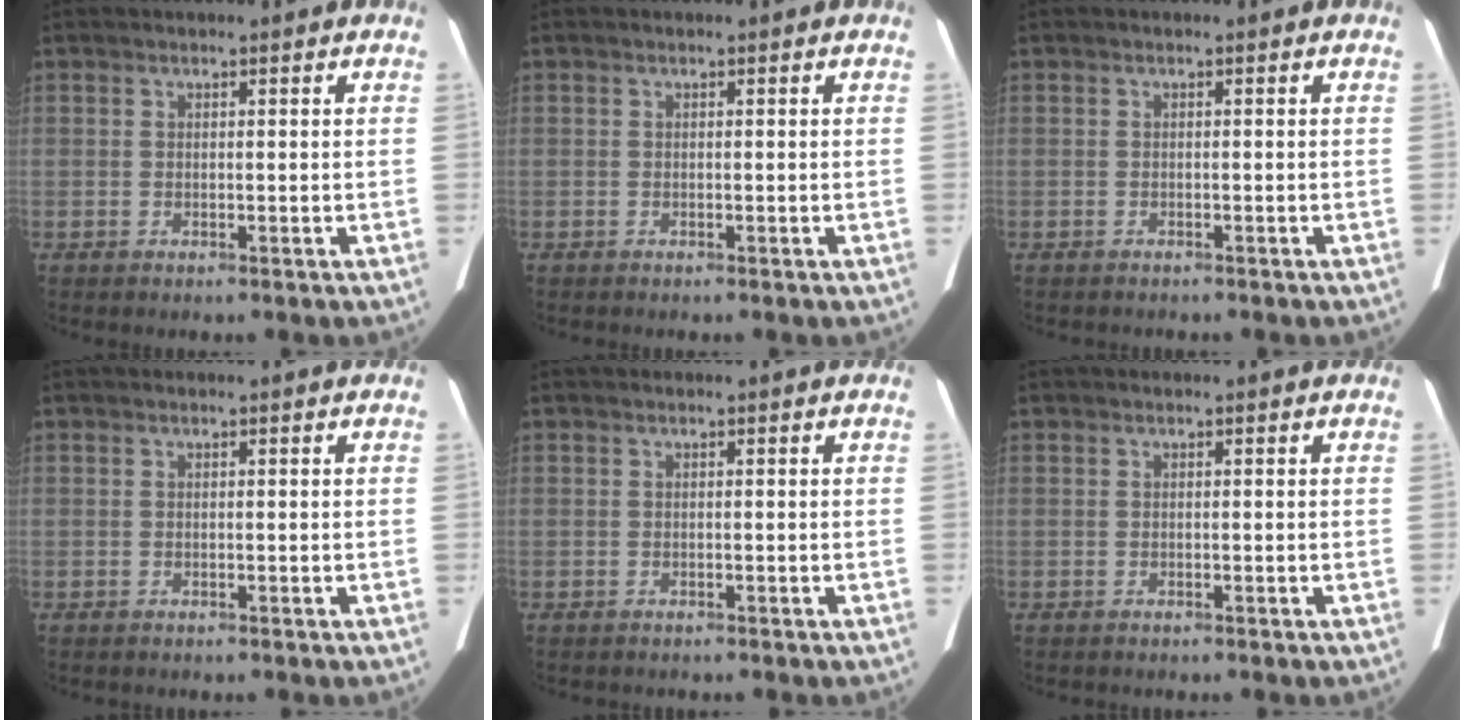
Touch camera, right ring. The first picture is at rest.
{"total": 0.0}
{"total": 1.7, "force": [-1.6, 0.6, 0.5], "torque": [-0.013, -0.003, -0.015]}
{"total": 0.0}
{"total": 1.5, "force": [-1.3, 0.5, 0.5], "torque": [-0.012, -0.003, -0.013]}
{"total": 0.7, "force": [-0.6, 0.2, 0.2], "torque": [-0.009, -0.001, -0.007]}